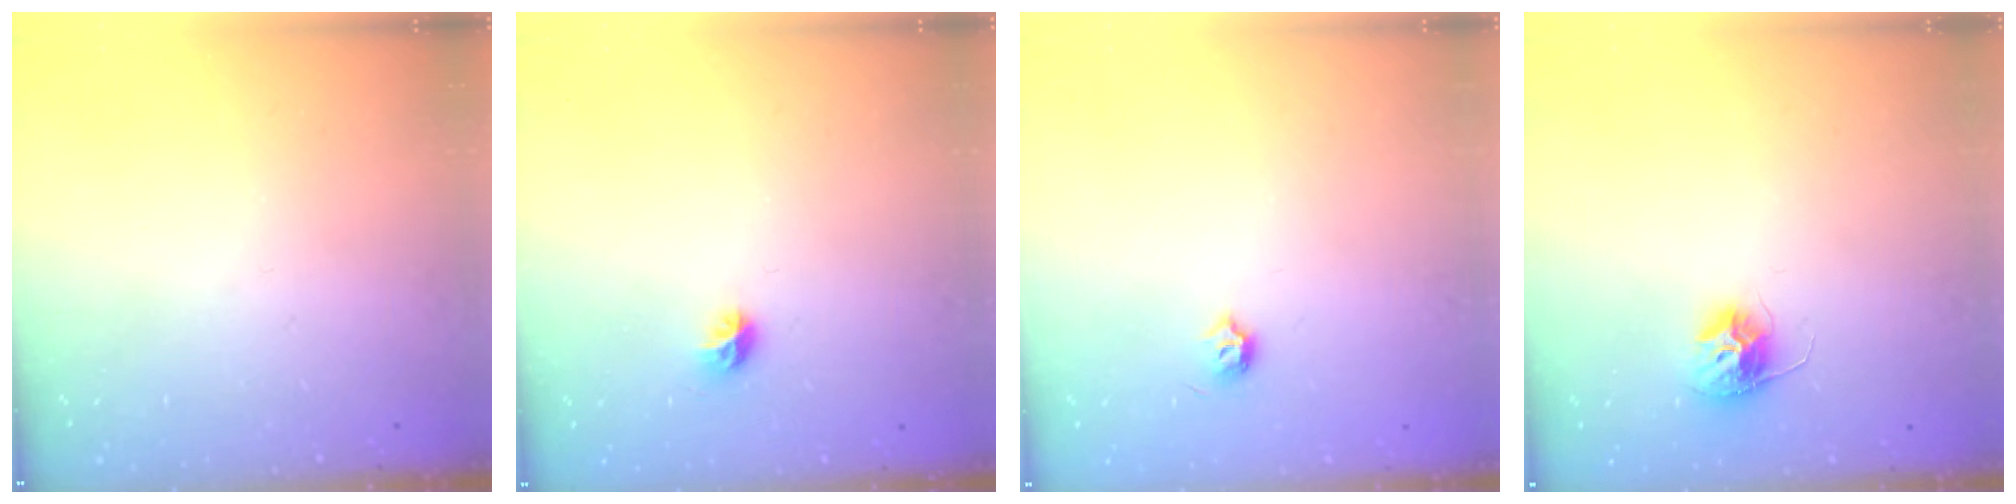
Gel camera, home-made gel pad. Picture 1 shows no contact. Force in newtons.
{"total": 5.4, "press": 5.2, "slide": 1.4}
{"total": 3.9, "press": 3.8, "slide": 0.7}
{"total": 10.1, "press": 10.1, "slide": 0.7}